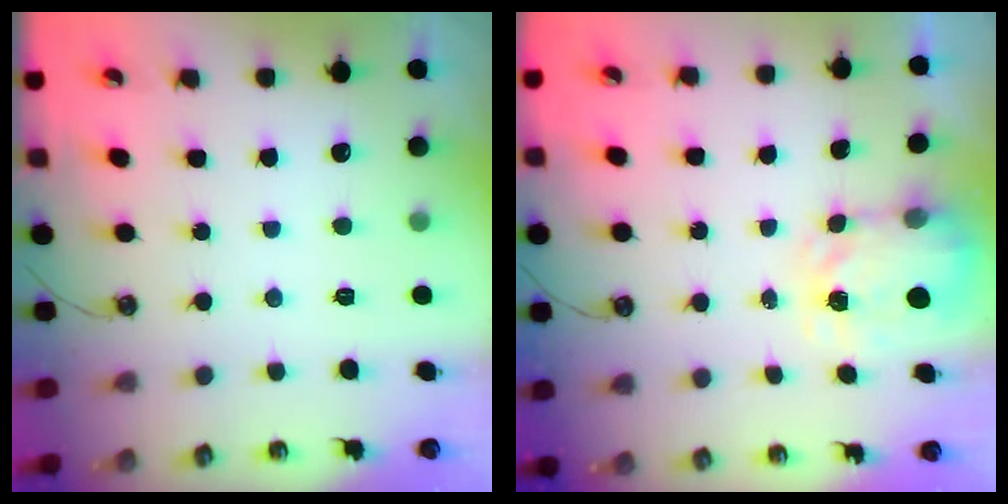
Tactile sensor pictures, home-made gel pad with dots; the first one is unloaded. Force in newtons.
{"total": 3.9, "press": 3.9, "slide": 0.6}